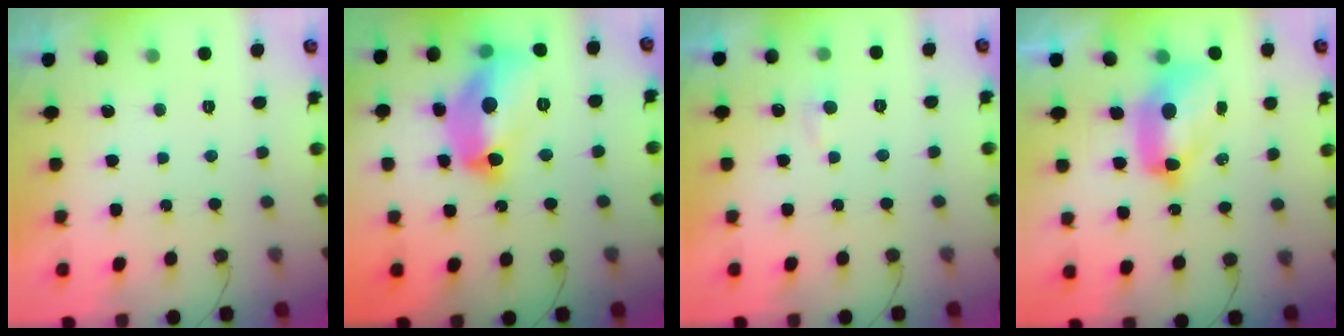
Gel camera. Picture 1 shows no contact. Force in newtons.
{"total": 18.6, "press": 18.6, "slide": 1.2}
{"total": 3.8, "press": 3.7, "slide": 0.4}
{"total": 11.1, "press": 11.0, "slide": 1.2}